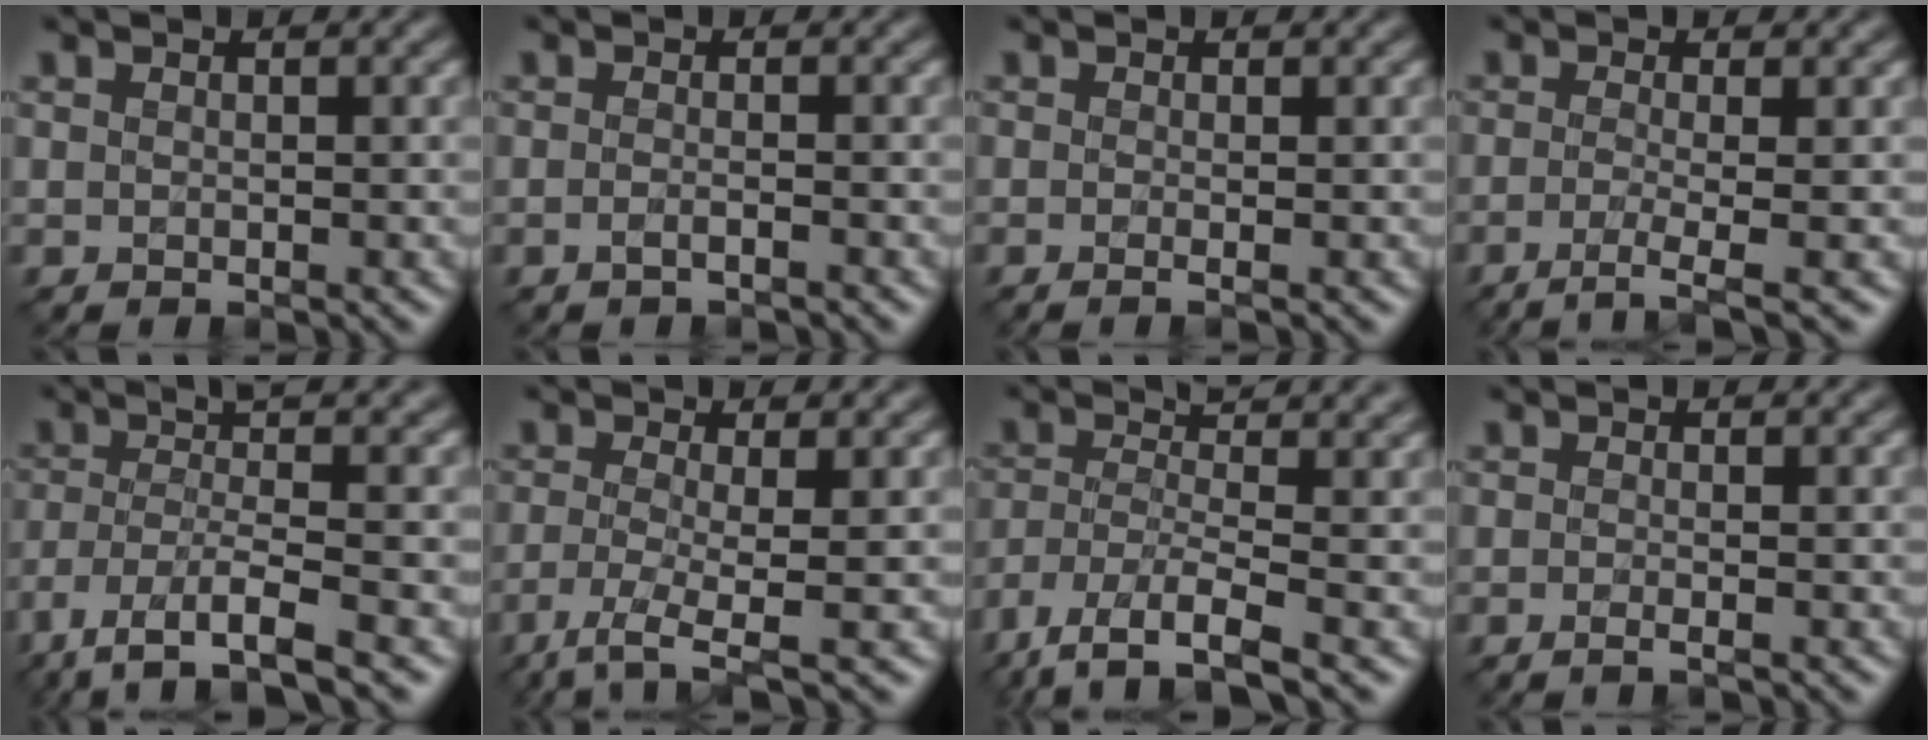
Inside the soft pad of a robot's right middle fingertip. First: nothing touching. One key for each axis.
{"total": 1.3, "fx": -0.7, "fy": 0.4, "fz": 1.0, "tx": -0.013, "ty": -0.005, "tz": -0.018}
{"total": 1.6, "fx": -0.3, "fy": 0.7, "fz": 1.4, "tx": -0.013, "ty": -0.009, "tz": -0.020}
{"total": 3.6, "fx": -1.5, "fy": 0.8, "fz": 3.2, "tx": -0.051, "ty": -0.007, "tz": -0.038}
{"total": 6.7, "fx": -3.4, "fy": 1.4, "fz": 5.6, "tx": -0.102, "ty": -0.008, "tz": -0.068}
{"total": 4.2, "fx": -2.0, "fy": 0.7, "fz": 3.6, "tx": -0.074, "ty": -0.013, "tz": -0.049}
{"total": 7.0, "fx": -3.7, "fy": 1.9, "fz": 5.7, "tx": -0.105, "ty": -0.001, "tz": -0.081}
{"total": 1.4, "fx": -0.7, "fy": 0.5, "fz": 1.2, "tx": -0.010, "ty": -0.009, "tz": -0.021}